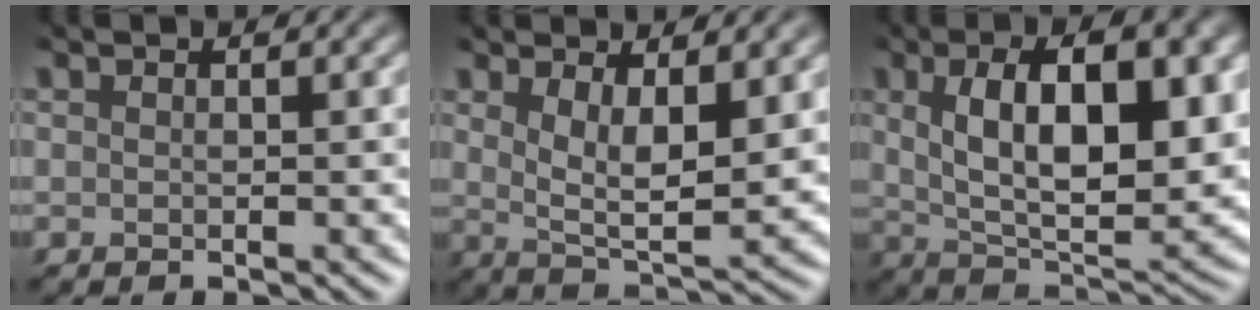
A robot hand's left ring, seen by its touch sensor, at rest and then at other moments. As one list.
[{"total": 5.1, "force": [1.1, 1.9, 4.6], "torque": [-0.096, -0.023, 0.036]}, {"total": 11.4, "force": [1.0, 5.2, 10.1], "torque": [-0.152, -0.009, 0.022]}]